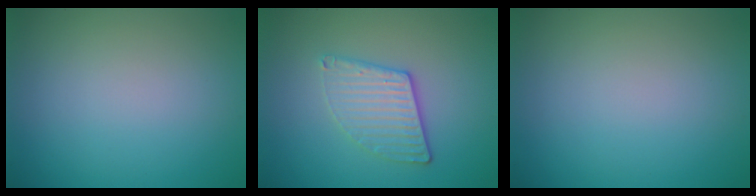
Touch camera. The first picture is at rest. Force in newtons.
{"total": 3.4, "press": 2.9, "slide": 1.7}
{"total": 0.0}